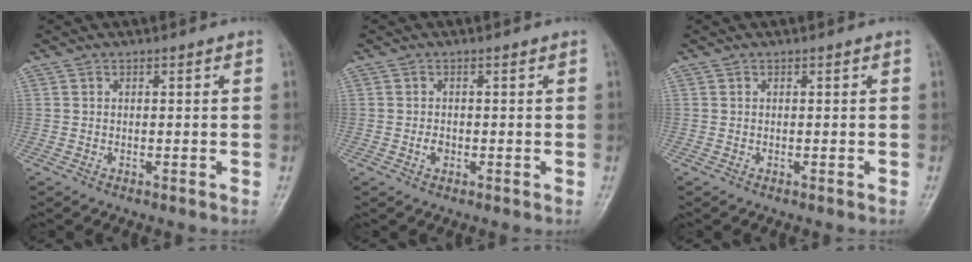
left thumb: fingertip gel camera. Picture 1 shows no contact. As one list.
[{"total": 1.4, "force": [-0.4, 1.0, 0.9], "torque": [-0.013, 0.002, -0.007]}, {"total": 0.0}]